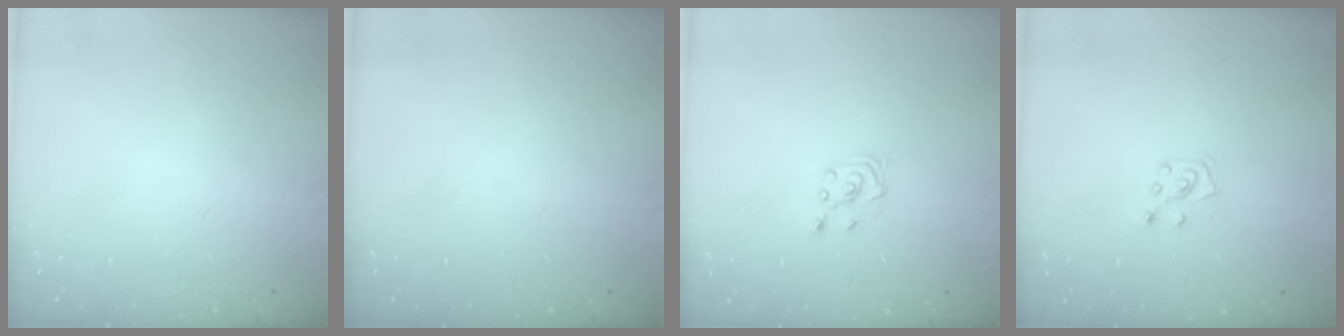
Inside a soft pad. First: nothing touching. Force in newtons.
{"total": 0.0}
{"total": 2.3, "press": 2.2, "slide": 0.6}
{"total": 6.2, "press": 6.1, "slide": 0.6}